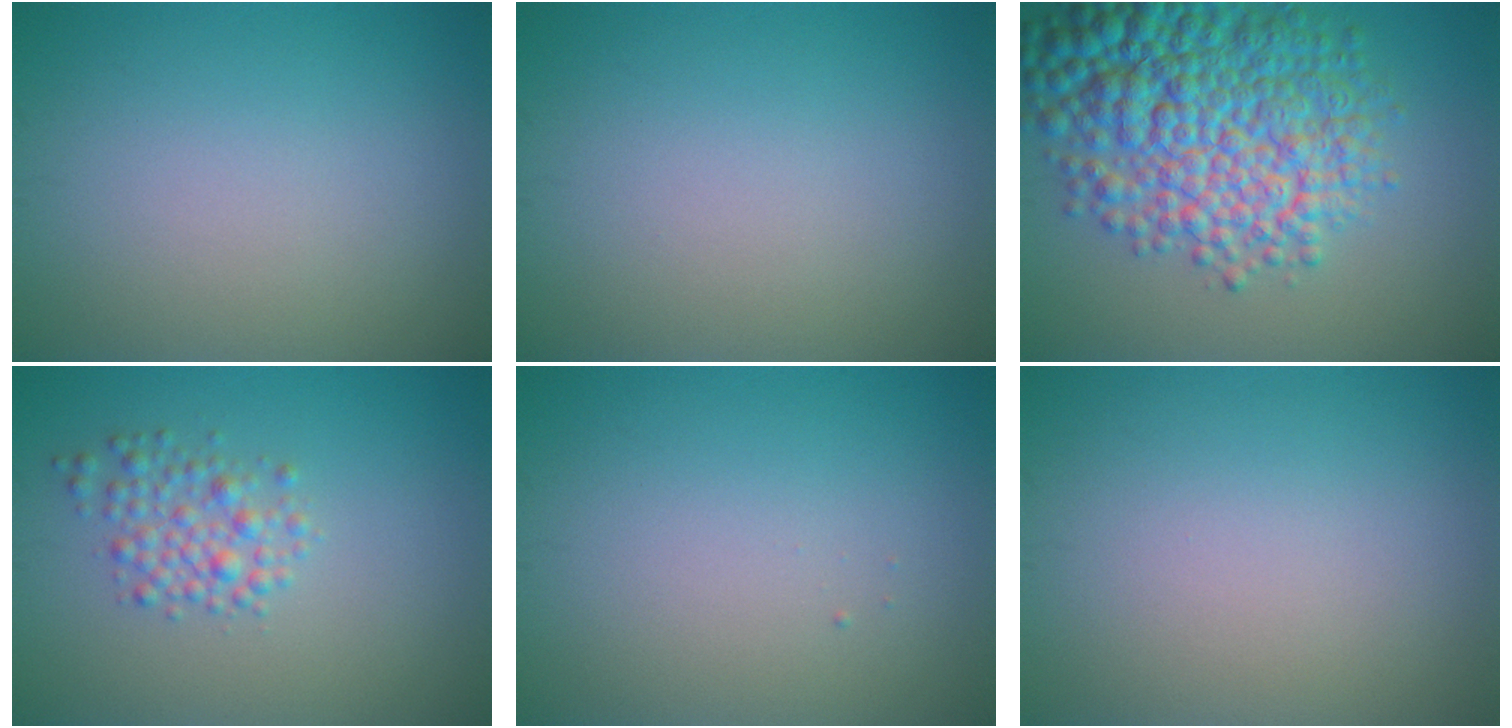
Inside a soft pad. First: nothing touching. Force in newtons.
{"total": 0.0}
{"total": 10.9, "press": 10.9, "slide": 0.3}
{"total": 2.6, "press": 2.6, "slide": 0.1}
{"total": 0.0}
{"total": 0.0}